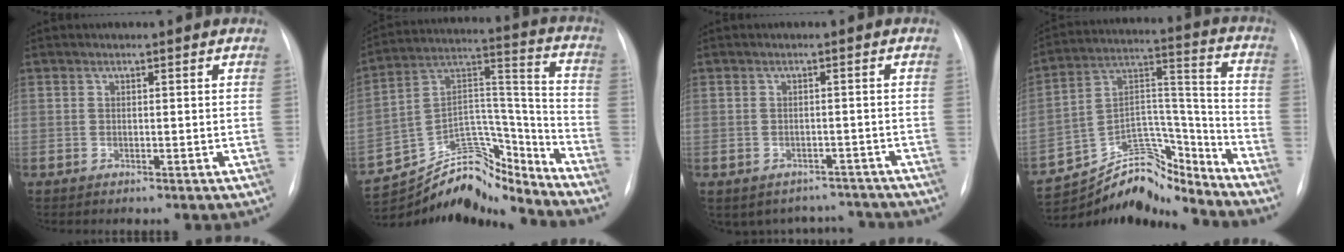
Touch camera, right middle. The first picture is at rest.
{"total": 16.7, "force": [-16.4, 2.5, 2.2], "torque": [-0.036, 0.070, -0.279]}
{"total": 7.0, "force": [-6.2, 3.4, -0.2], "torque": [0.014, 0.028, -0.070]}
{"total": 14.5, "force": [-14.1, 2.7, 2.1], "torque": [-0.032, 0.070, -0.241]}